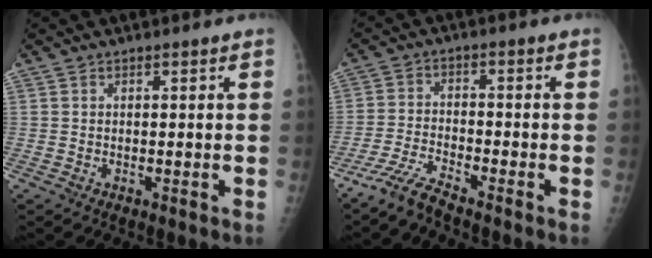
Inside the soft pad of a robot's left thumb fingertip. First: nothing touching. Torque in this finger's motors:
{"motor_torque": [-0.15, 0.33, 0.69, 0.73, 0.07]}